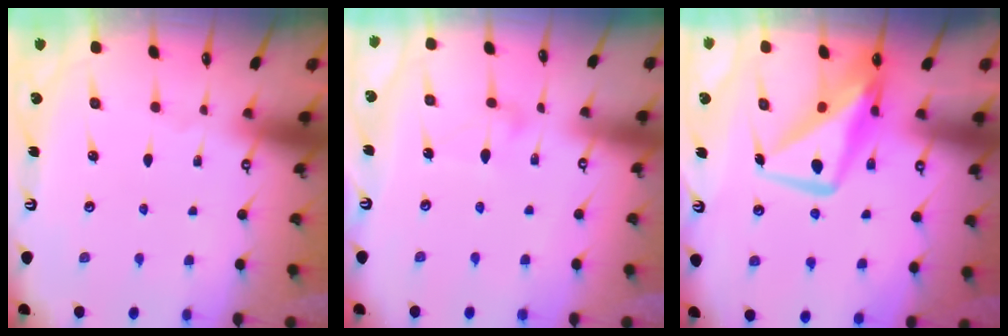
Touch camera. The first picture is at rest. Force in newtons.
{"total": 7.4, "press": 7.4, "slide": 0.4}
{"total": 13.8, "press": 13.8, "slide": 1.1}